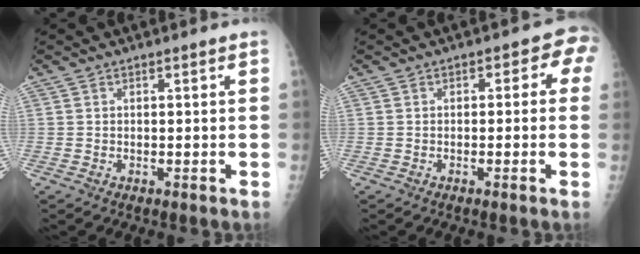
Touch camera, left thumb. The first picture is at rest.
{"total": 3.7, "force": [0.3, 2.5, 2.7], "torque": [0.002, 0.012, -0.010]}